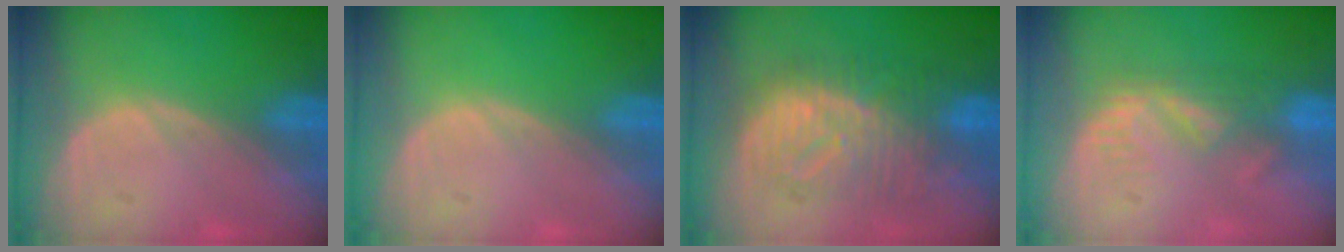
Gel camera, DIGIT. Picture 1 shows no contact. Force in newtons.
{"total": 0.0}
{"total": 9.0, "press": 9.0, "slide": 0.3}
{"total": 4.3, "press": 4.0, "slide": 1.7}